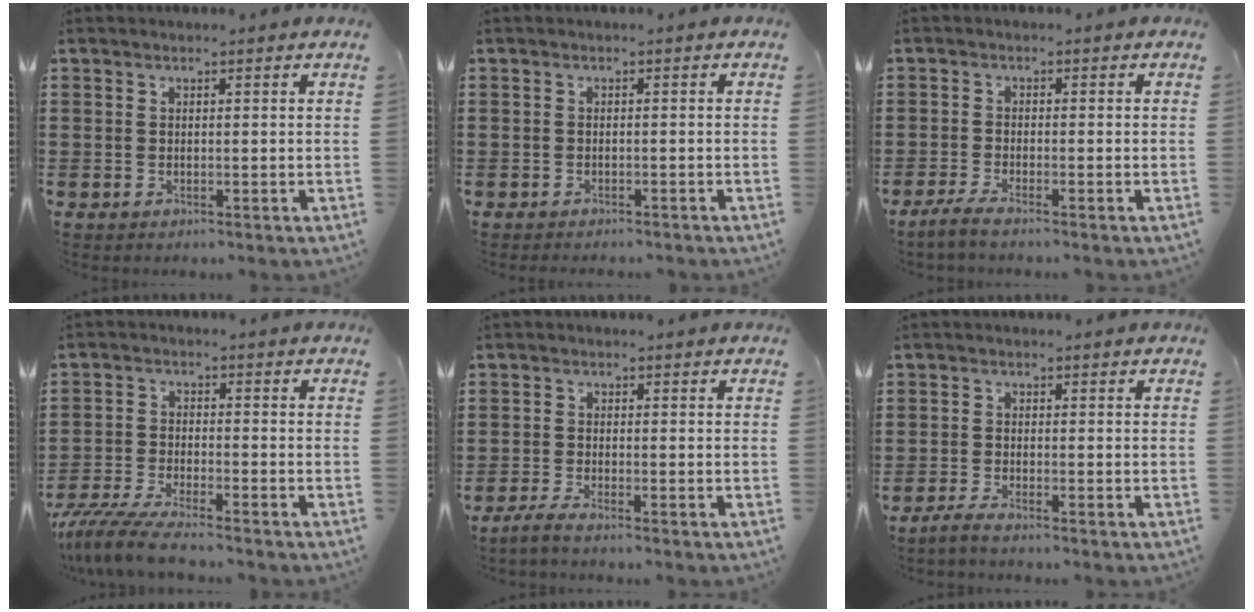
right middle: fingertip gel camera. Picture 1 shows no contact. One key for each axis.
{"total": 0.6, "fx": -0.6, "fy": 0.0, "fz": 0.0, "tx": -0.001, "ty": -0.001, "tz": -0.013}
{"total": 2.0, "fx": -1.5, "fy": 0.0, "fz": 1.4, "tx": -0.032, "ty": -0.003, "tz": -0.029}
{"total": 5.8, "fx": -5.3, "fy": 0.0, "fz": 2.4, "tx": -0.065, "ty": -0.019, "tz": -0.105}
{"total": 1.8, "fx": -1.3, "fy": 0.0, "fz": 1.1, "tx": -0.027, "ty": -0.003, "tz": -0.028}
{"total": 1.7, "fx": -1.4, "fy": 0.0, "fz": 1.0, "tx": -0.024, "ty": -0.002, "tz": -0.029}